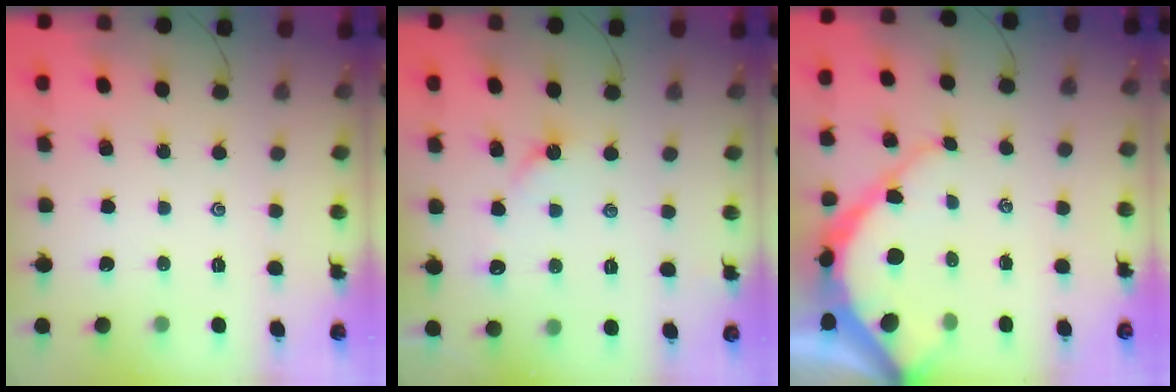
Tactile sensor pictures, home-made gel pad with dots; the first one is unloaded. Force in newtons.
{"total": 2.9, "press": 2.9, "slide": 0.5}
{"total": 10.2, "press": 10.1, "slide": 1.1}